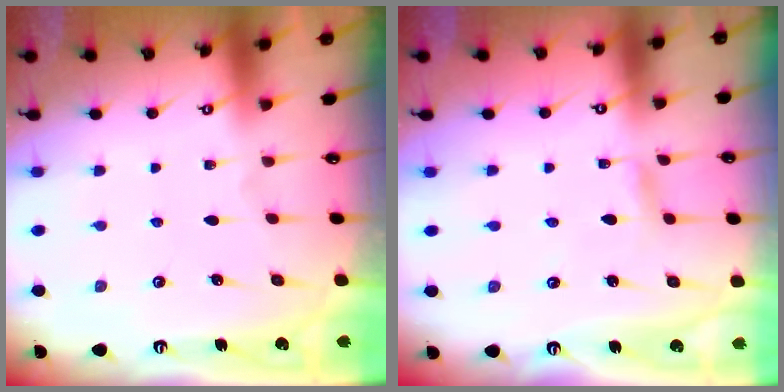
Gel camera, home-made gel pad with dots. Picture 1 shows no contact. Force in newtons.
{"total": 2.2, "press": 2.2, "slide": 0.2}